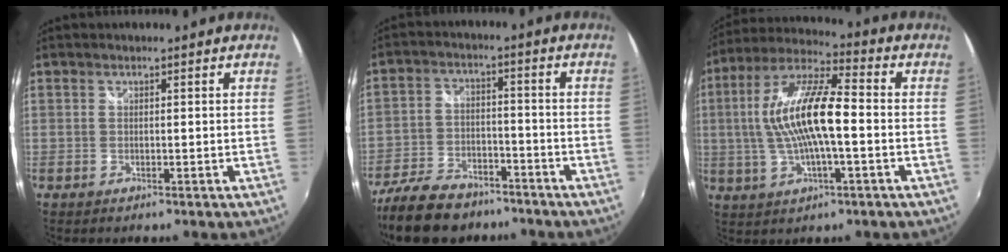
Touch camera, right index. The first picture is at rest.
{"total": 16.1, "force": [-12.4, 7.4, 7.2], "torque": [-0.175, -0.012, -0.204]}
{"total": 15.1, "force": [-0.6, 4.0, 14.6], "torque": [-0.279, 0.012, -0.017]}